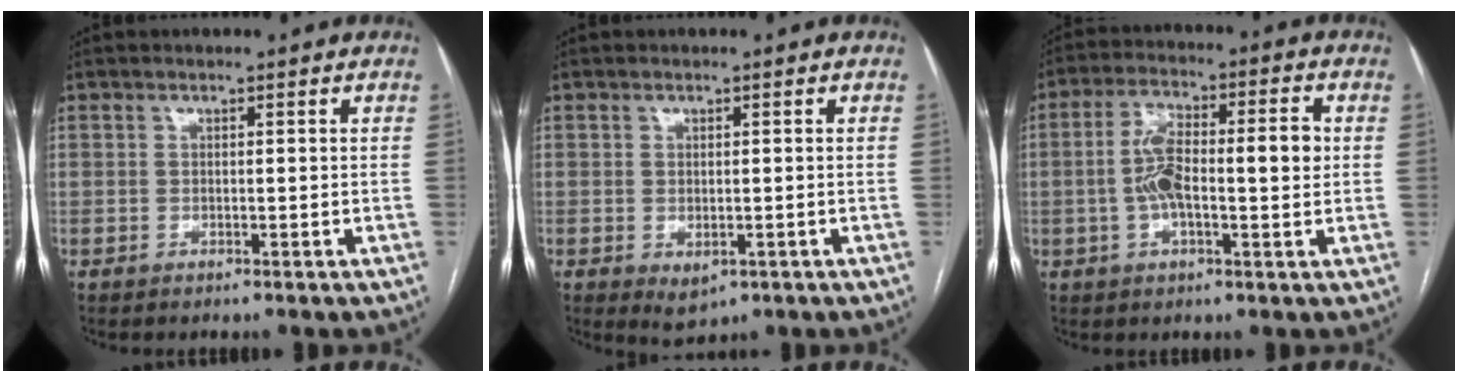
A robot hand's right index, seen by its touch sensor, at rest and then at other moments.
{"total": 2.8, "force": [-0.9, 1.7, 2.1], "torque": [-0.030, -0.005, -0.001]}
{"total": 10.6, "force": [0.3, 3.1, 10.1], "torque": [-0.189, 0.031, 0.006]}